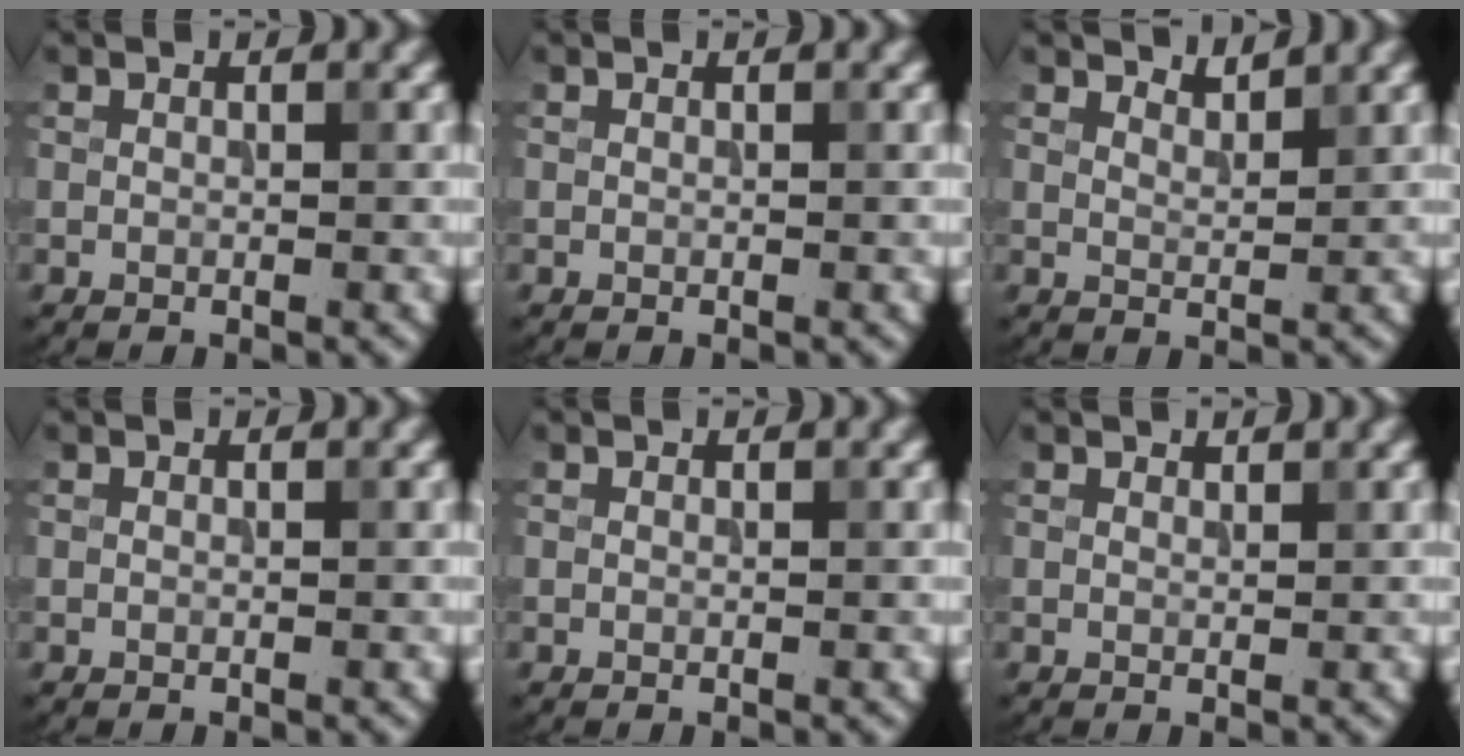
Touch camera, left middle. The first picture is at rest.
{"total": 0.0}
{"total": 1.6, "force": [1.6, 0.1, 0.2], "torque": [-0.005, 0.001, 0.025]}
{"total": 0.0}
{"total": 0.0}
{"total": 0.8, "force": [0.7, 0.2, 0.1], "torque": [-0.001, 0.000, 0.013]}